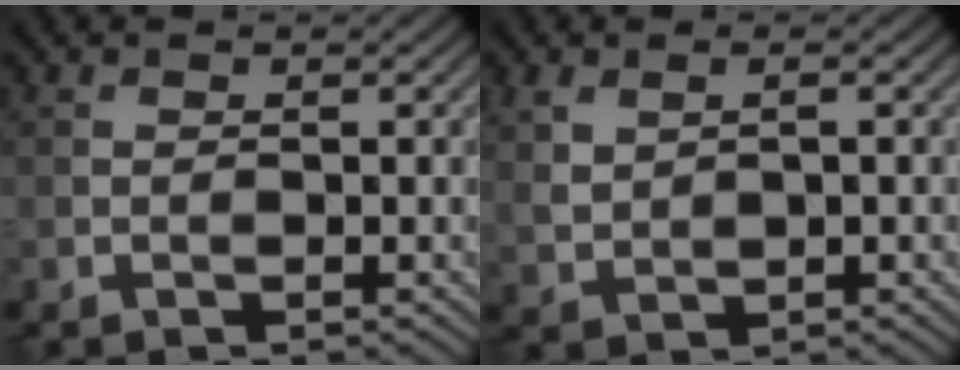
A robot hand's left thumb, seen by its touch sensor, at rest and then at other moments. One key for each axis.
{"total": 3.0, "fx": 0.9, "fy": 1.8, "fz": 2.2, "tx": -0.054, "ty": -0.001, "tz": 0.023}